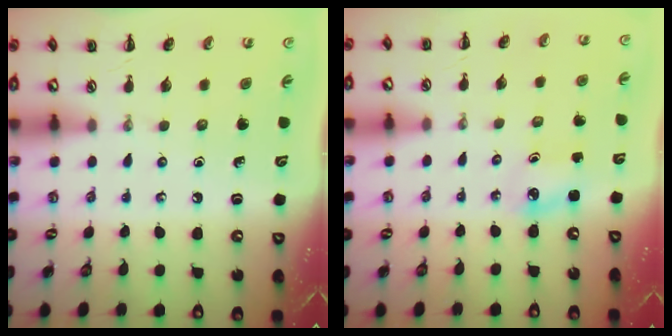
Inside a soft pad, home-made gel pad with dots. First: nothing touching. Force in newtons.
{"total": 2.9, "press": 2.8, "slide": 0.5}